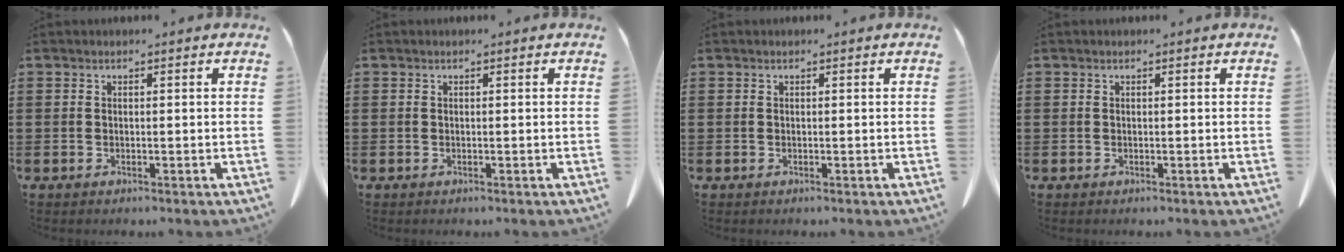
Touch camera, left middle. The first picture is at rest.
{"total": 0.0}
{"total": 0.0}
{"total": 0.0}